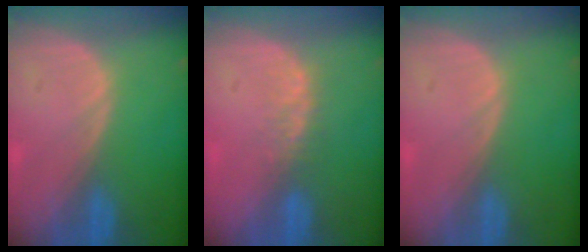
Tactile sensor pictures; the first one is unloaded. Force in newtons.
{"total": 2.8, "press": 2.4, "slide": 1.5}
{"total": 0.0}